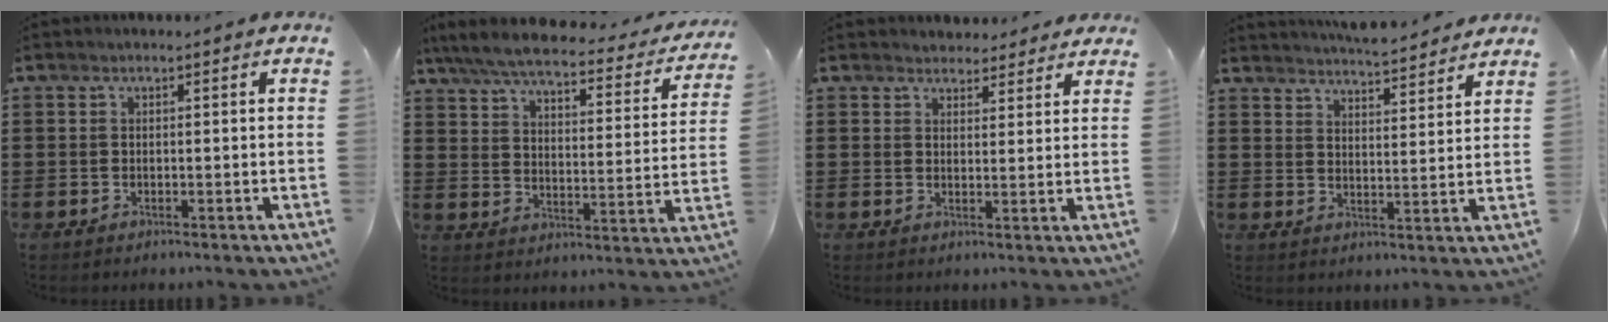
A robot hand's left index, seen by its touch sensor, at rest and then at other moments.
{"total": 6.2, "force": [5.4, 0.5, 2.9], "torque": [-0.082, -0.035, 0.090]}
{"total": 3.1, "force": [2.9, 1.1, -0.2], "torque": [0.001, -0.007, 0.054]}
{"total": 4.7, "force": [4.6, -0.2, 0.6], "torque": [-0.021, -0.027, 0.081]}